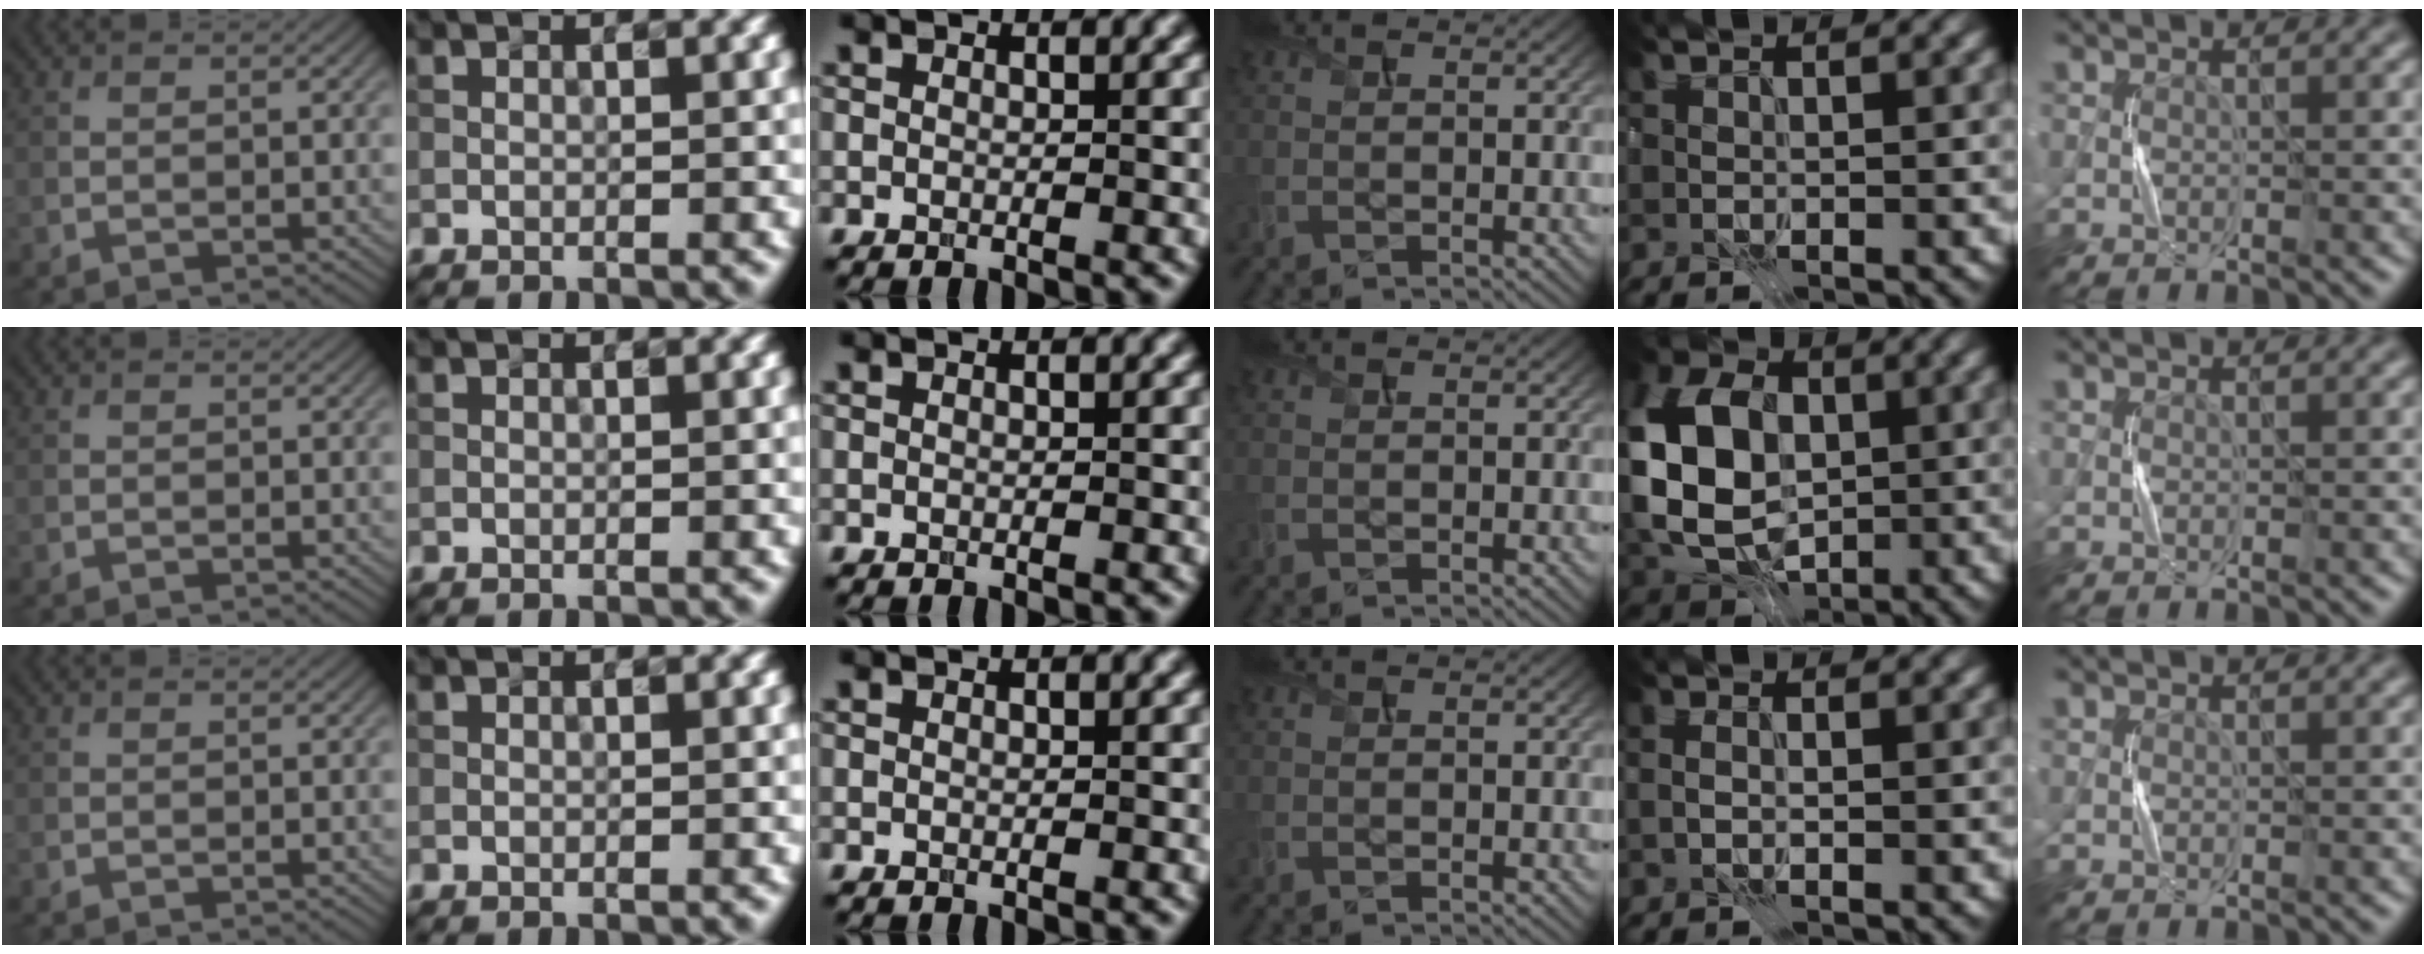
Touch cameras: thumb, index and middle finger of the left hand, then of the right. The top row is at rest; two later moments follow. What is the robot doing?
{"motion": "press", "object": "sticky note"}